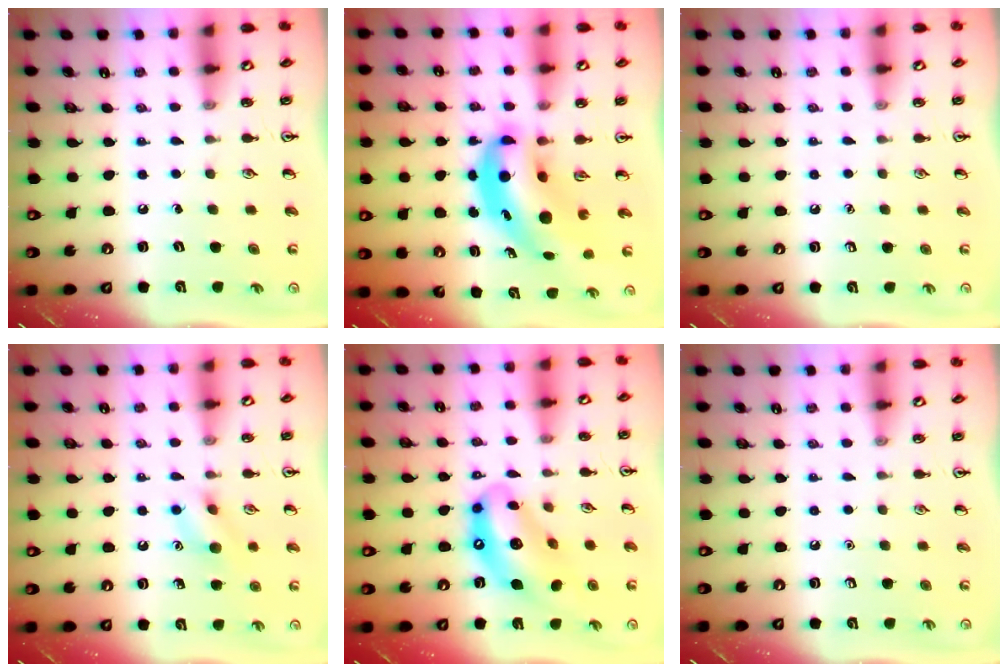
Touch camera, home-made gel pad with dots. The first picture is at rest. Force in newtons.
{"total": 9.6, "press": 9.1, "slide": 2.9}
{"total": 0.0}
{"total": 9.0, "press": 8.9, "slide": 0.6}
{"total": 13.9, "press": 13.0, "slide": 4.8}
{"total": 0.0}